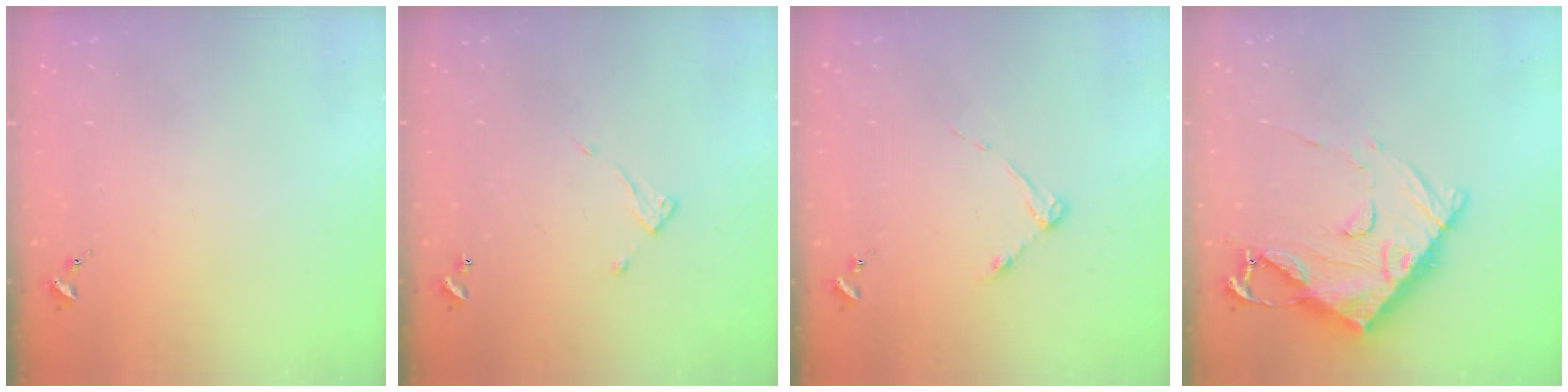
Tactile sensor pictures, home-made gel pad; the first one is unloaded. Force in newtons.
{"total": 4.7, "press": 4.7, "slide": 0.3}
{"total": 3.7, "press": 3.7, "slide": 0.4}
{"total": 15.2, "press": 15.1, "slide": 1.6}